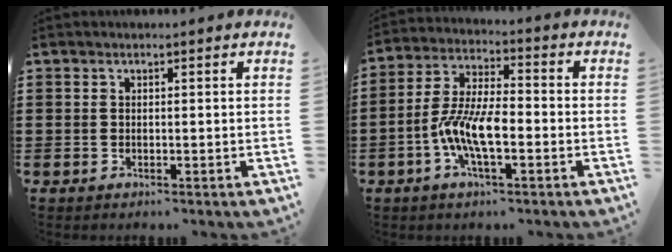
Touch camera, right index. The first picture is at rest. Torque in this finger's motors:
{"motor_torque": [1.49, 0.65, 1.06, 0.17]}